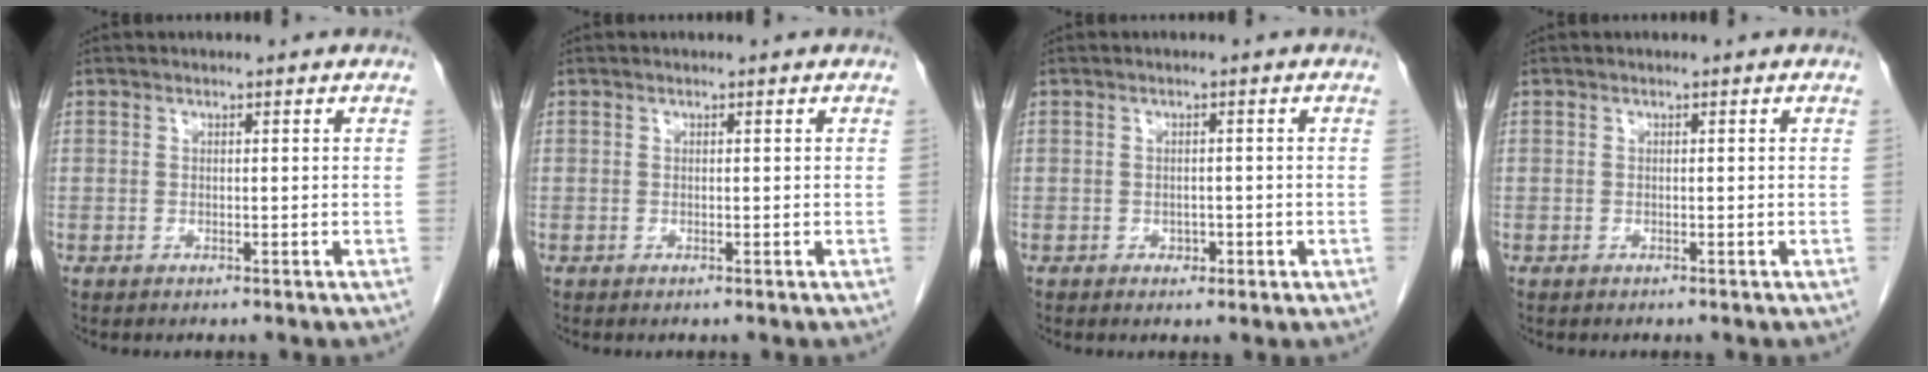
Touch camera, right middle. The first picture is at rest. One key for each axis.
{"total": 0.0}
{"total": 1.5, "fx": -0.7, "fy": 1.0, "fz": 0.9, "tx": -0.013, "ty": 0.002, "tz": -0.005}
{"total": 0.0}